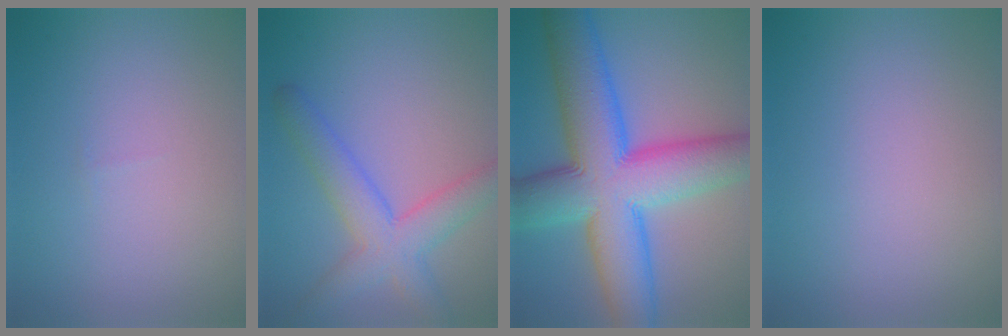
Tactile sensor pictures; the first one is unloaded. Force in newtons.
{"total": 5.3, "press": 5.3, "slide": 0.2}
{"total": 14.2, "press": 14.2, "slide": 0.2}
{"total": 0.0}